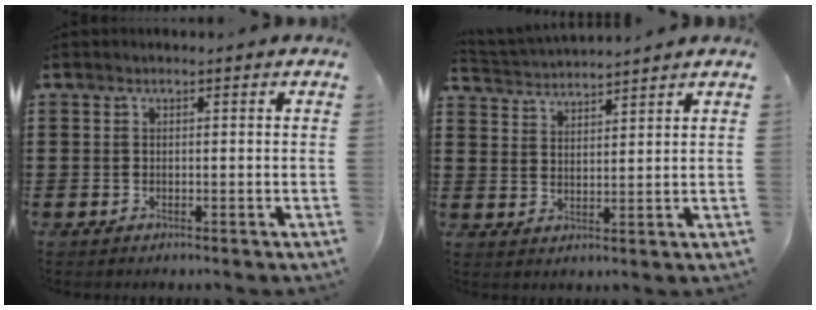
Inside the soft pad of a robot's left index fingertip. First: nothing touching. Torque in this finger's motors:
{"motor_torque": [0.54, 0.48, 0.01, 0.04]}